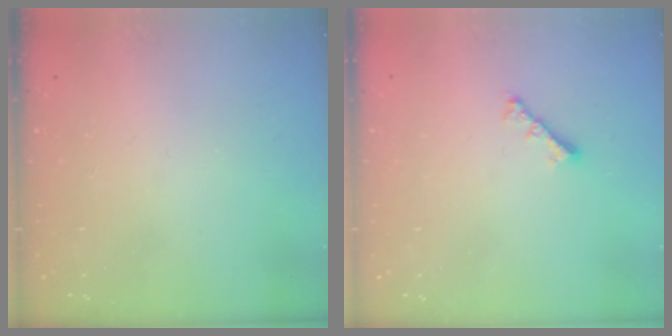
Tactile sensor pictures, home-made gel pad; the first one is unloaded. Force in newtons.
{"total": 2.8, "press": 2.7, "slide": 0.6}